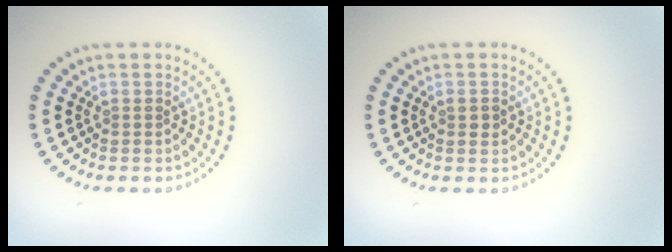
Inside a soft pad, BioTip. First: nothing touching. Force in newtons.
{"total": 1.1, "press": 1.1, "slide": 0.3}